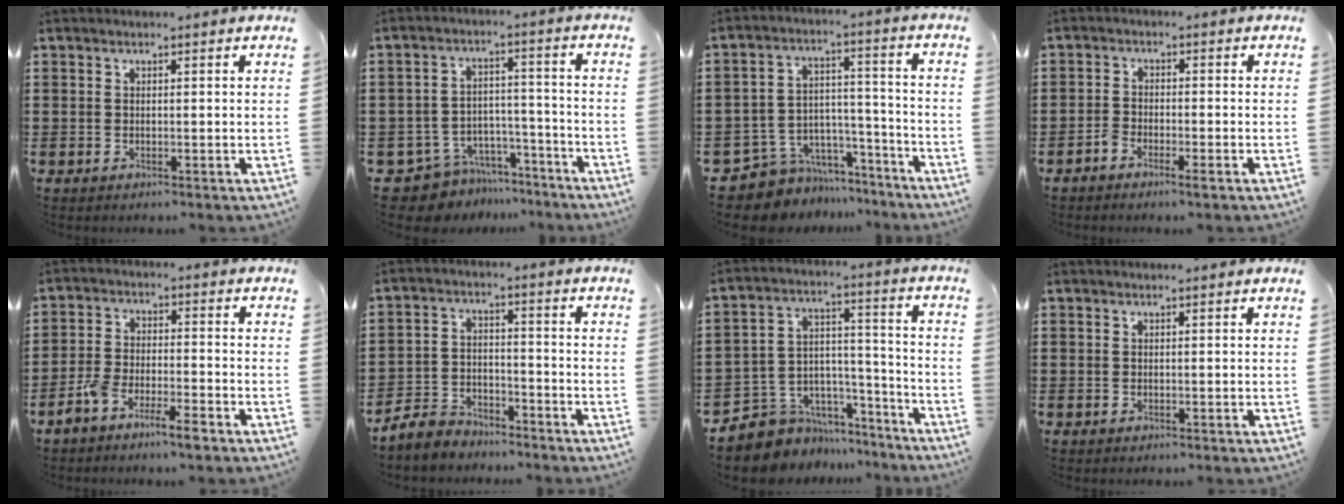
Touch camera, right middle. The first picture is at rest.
{"total": 7.4, "force": [-6.9, 2.6, 0.9], "torque": [-0.032, 0.020, -0.137]}
{"total": 7.1, "force": [-6.2, 3.4, 0.4], "torque": [-0.015, 0.013, -0.118]}
{"total": 2.3, "force": [-1.8, 0.6, 1.4], "torque": [-0.031, 0.001, -0.035]}
{"total": 5.2, "force": [-4.1, 1.0, 3.0], "torque": [-0.069, -0.001, -0.082]}
{"total": 4.8, "force": [-4.7, 1.1, 0.4], "torque": [-0.026, 0.004, -0.101]}
{"total": 7.0, "force": [-5.6, 4.2, 0.0], "torque": [-0.019, 0.009, -0.106]}
{"total": 0.0}